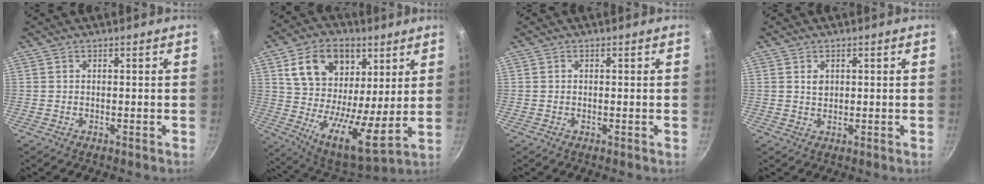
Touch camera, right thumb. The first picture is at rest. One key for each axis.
{"total": 21.1, "fx": 8.3, "fy": 13.0, "fz": 14.4, "tx": -0.223, "ty": -0.039, "tz": 0.137}
{"total": 0.0}
{"total": 2.0, "fx": 0.6, "fy": 1.6, "fz": 1.1, "tx": -0.013, "ty": 0.000, "tz": 0.011}